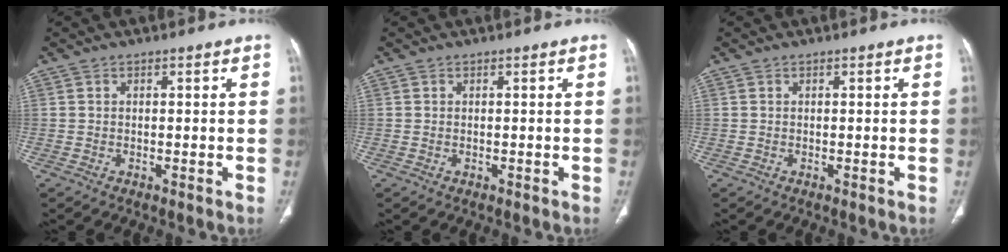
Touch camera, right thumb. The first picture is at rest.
{"total": 0.0}
{"total": 0.0}